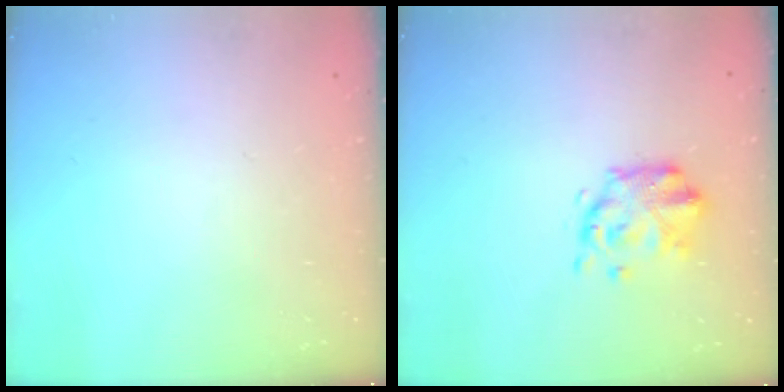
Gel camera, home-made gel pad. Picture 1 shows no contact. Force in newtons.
{"total": 6.8, "press": 6.8, "slide": 0.6}